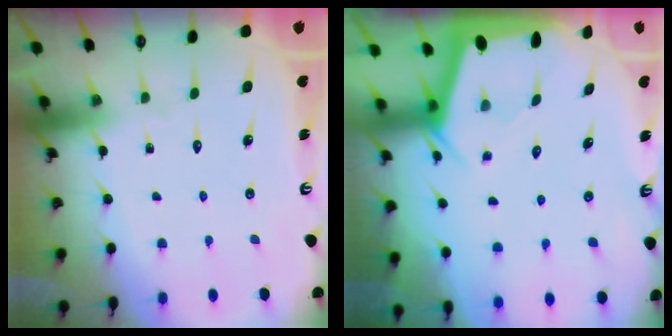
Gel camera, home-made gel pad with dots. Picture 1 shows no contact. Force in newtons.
{"total": 2.1, "press": 2.1, "slide": 0.3}